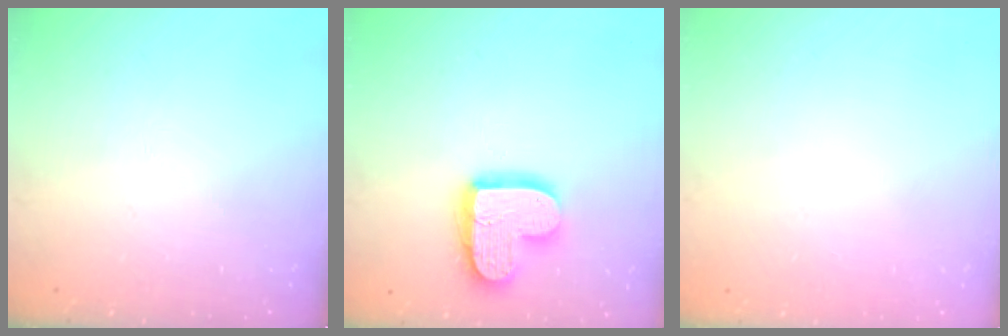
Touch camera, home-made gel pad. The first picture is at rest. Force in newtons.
{"total": 15.5, "press": 15.4, "slide": 1.2}
{"total": 0.0}